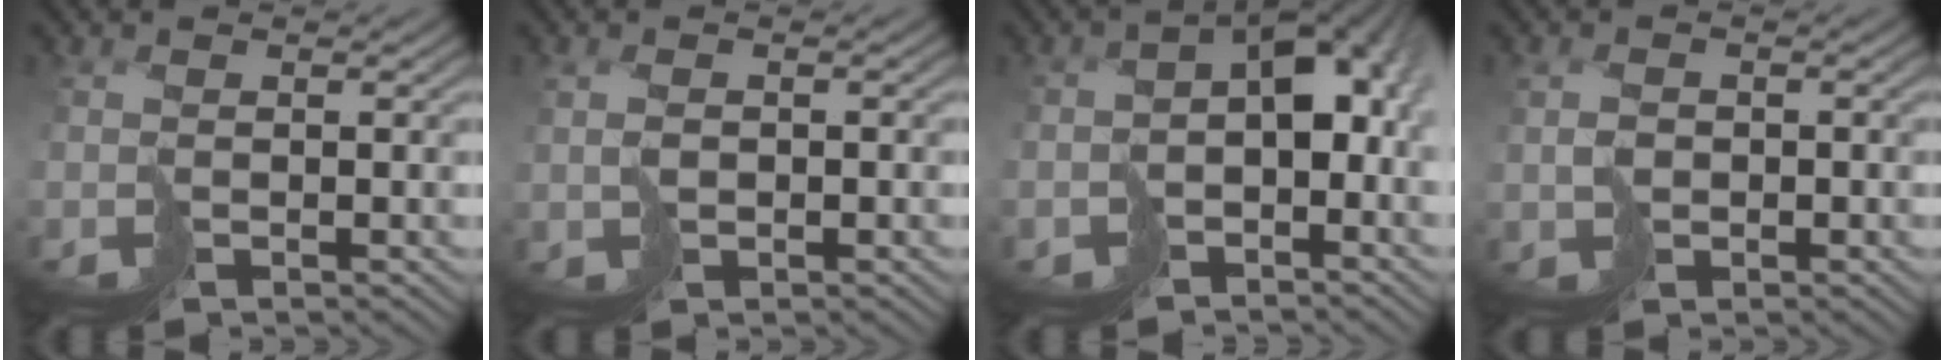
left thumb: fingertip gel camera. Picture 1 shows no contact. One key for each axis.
{"total": 2.2, "fx": 0.5, "fy": 1.5, "fz": 1.5, "tx": -0.036, "ty": 0.000, "tz": 0.013}
{"total": 8.3, "fx": -1.6, "fy": 5.0, "fz": 6.4, "tx": -0.093, "ty": -0.011, "tz": -0.020}
{"total": 2.3, "fx": 0.4, "fy": 1.9, "fz": 1.3, "tx": -0.031, "ty": 0.001, "tz": 0.011}